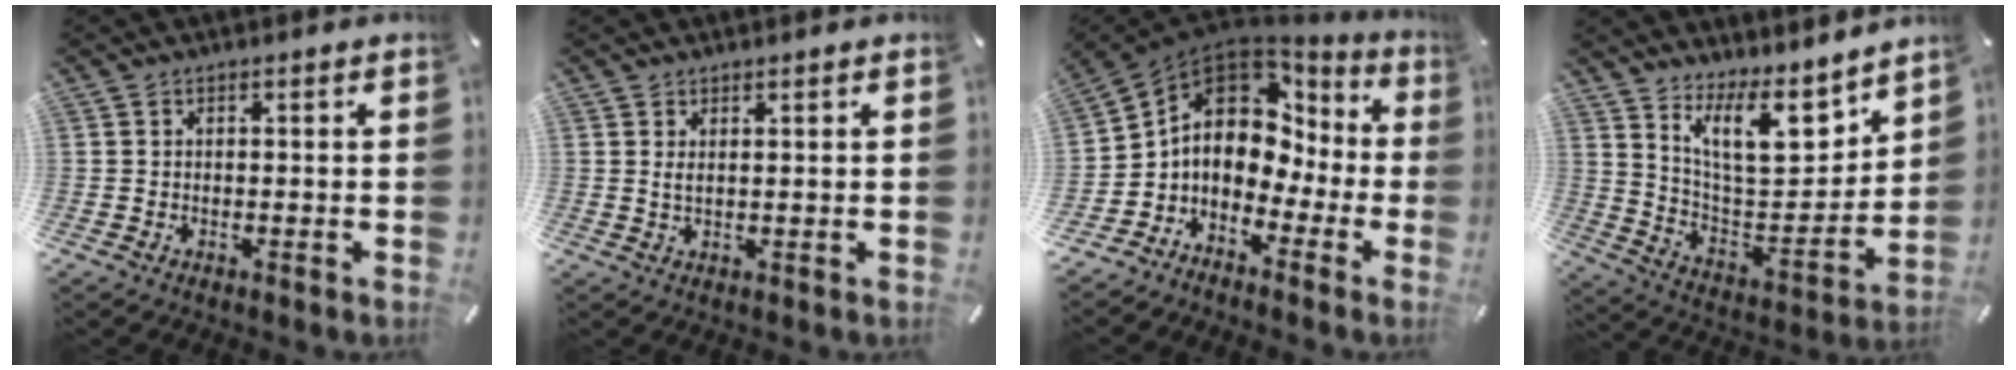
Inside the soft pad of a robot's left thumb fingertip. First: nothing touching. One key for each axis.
{"total": 1.6, "fx": 0.8, "fy": 0.4, "fz": 1.3, "tx": -0.027, "ty": 0.000, "tz": 0.014}
{"total": 10.3, "fx": 1.2, "fy": 8.5, "fz": 5.6, "tx": -0.112, "ty": -0.013, "tz": 0.018}
{"total": 16.1, "fx": 10.3, "fy": 7.6, "fz": 9.8, "tx": -0.155, "ty": -0.062, "tz": 0.182}